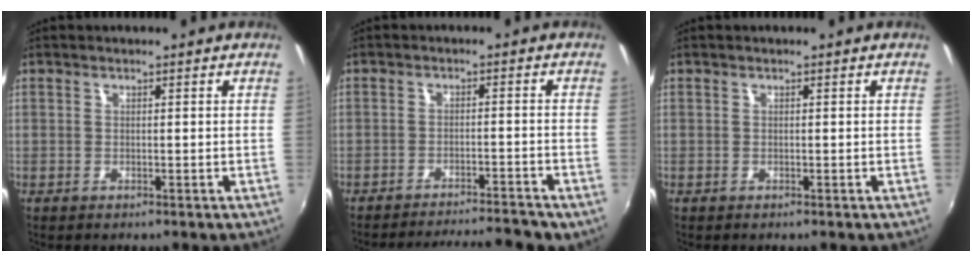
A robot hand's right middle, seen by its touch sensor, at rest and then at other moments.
{"total": 11.2, "force": [-10.5, 1.0, 3.7], "torque": [-0.073, 0.007, -0.143]}
{"total": 0.0}